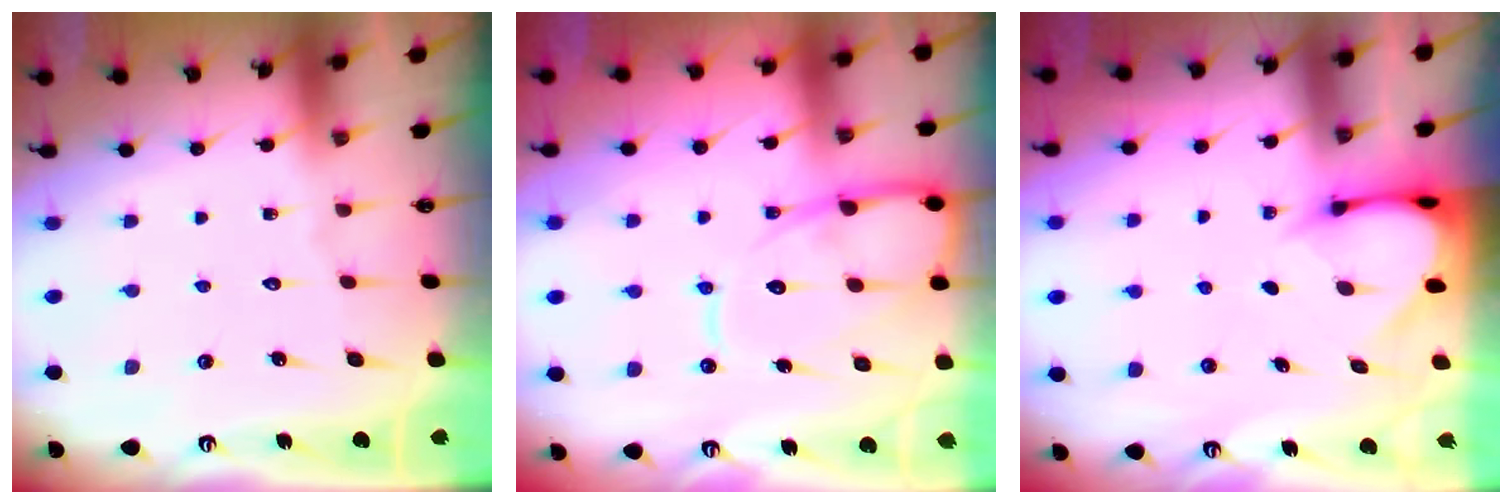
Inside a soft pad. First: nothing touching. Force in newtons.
{"total": 11.9, "press": 11.8, "slide": 1.3}
{"total": 3.3, "press": 3.3, "slide": 0.2}